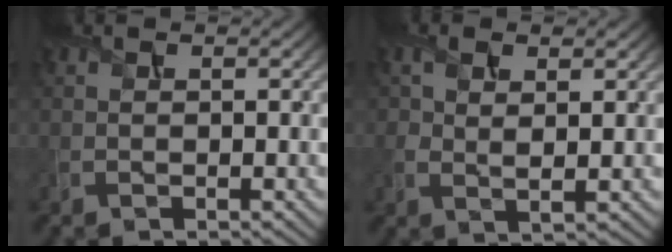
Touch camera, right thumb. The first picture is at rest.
{"total": 3.2, "force": [1.3, 1.6, 2.4], "torque": [-0.059, -0.003, 0.027]}